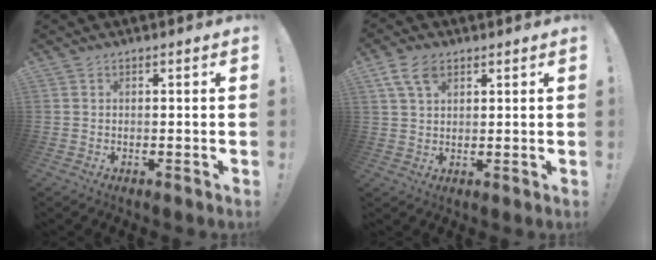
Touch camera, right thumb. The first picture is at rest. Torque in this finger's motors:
{"motor_torque": [-0.44, 0.44, 0.21, -0.14, 0.09]}